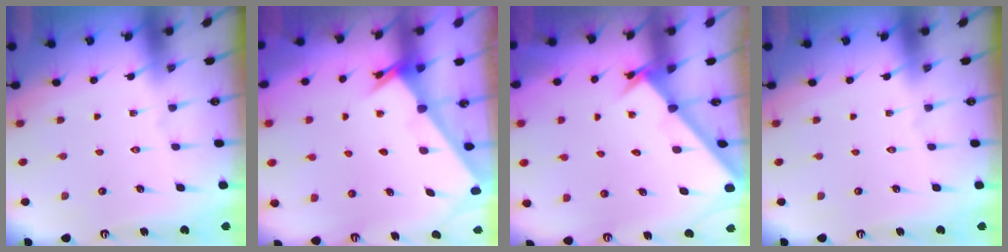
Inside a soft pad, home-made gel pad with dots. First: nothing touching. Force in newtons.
{"total": 2.4, "press": 2.4, "slide": 0.2}
{"total": 2.3, "press": 2.2, "slide": 0.2}
{"total": 0.0}